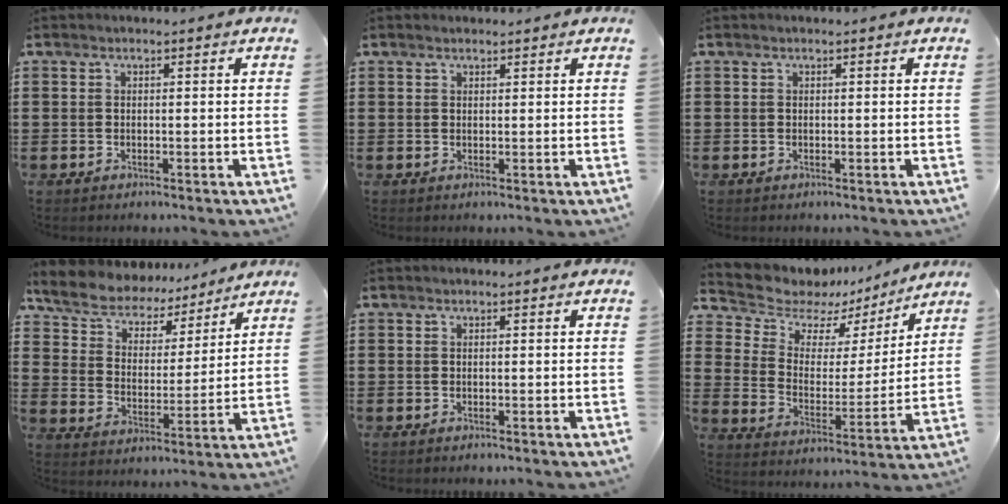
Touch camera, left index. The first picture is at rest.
{"total": 0.9, "force": [0.9, 0.2, 0.2], "torque": [-0.005, 0.002, 0.017]}
{"total": 0.0}
{"total": 6.9, "force": [6.6, 1.9, 0.8], "torque": [-0.054, -0.041, 0.116]}
{"total": 0.0}
{"total": 7.3, "force": [6.1, 3.8, 1.1], "torque": [-0.056, -0.047, 0.105]}